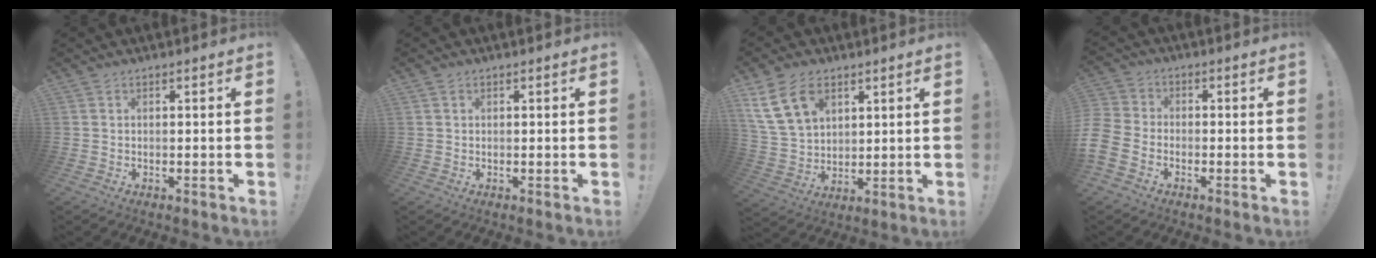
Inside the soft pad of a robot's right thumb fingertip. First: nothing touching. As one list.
[{"total": 0.6, "force": [0.2, 0.5, 0.2], "torque": [-0.001, 0.001, 0.004]}, {"total": 14.4, "force": [7.5, 9.4, 7.9], "torque": [-0.158, -0.030, 0.145]}, {"total": 6.8, "force": [-4.0, 4.7, 2.8], "torque": [-0.072, 0.024, -0.074]}]